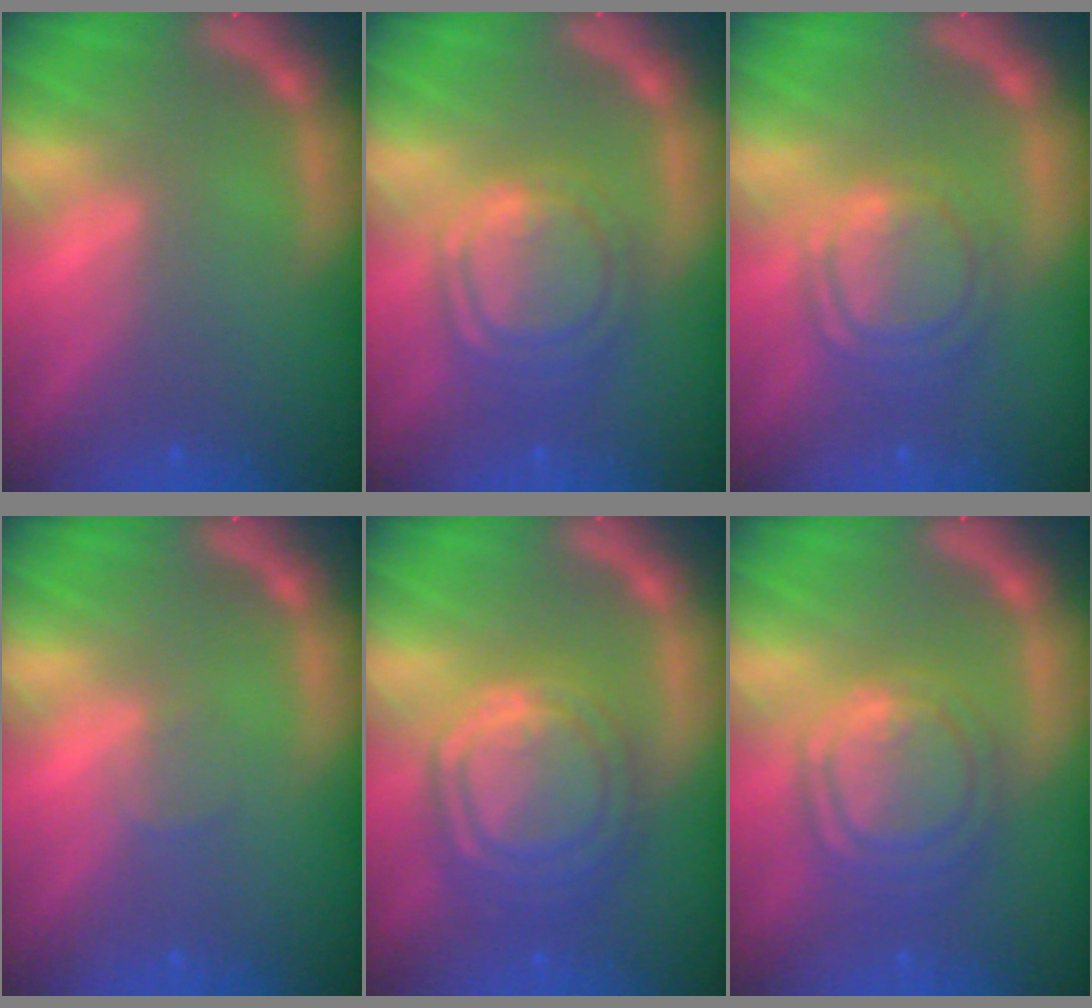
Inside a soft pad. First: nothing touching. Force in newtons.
{"total": 7.0}
{"total": 6.1}
{"total": 1.0}
{"total": 10.0}
{"total": 7.6}